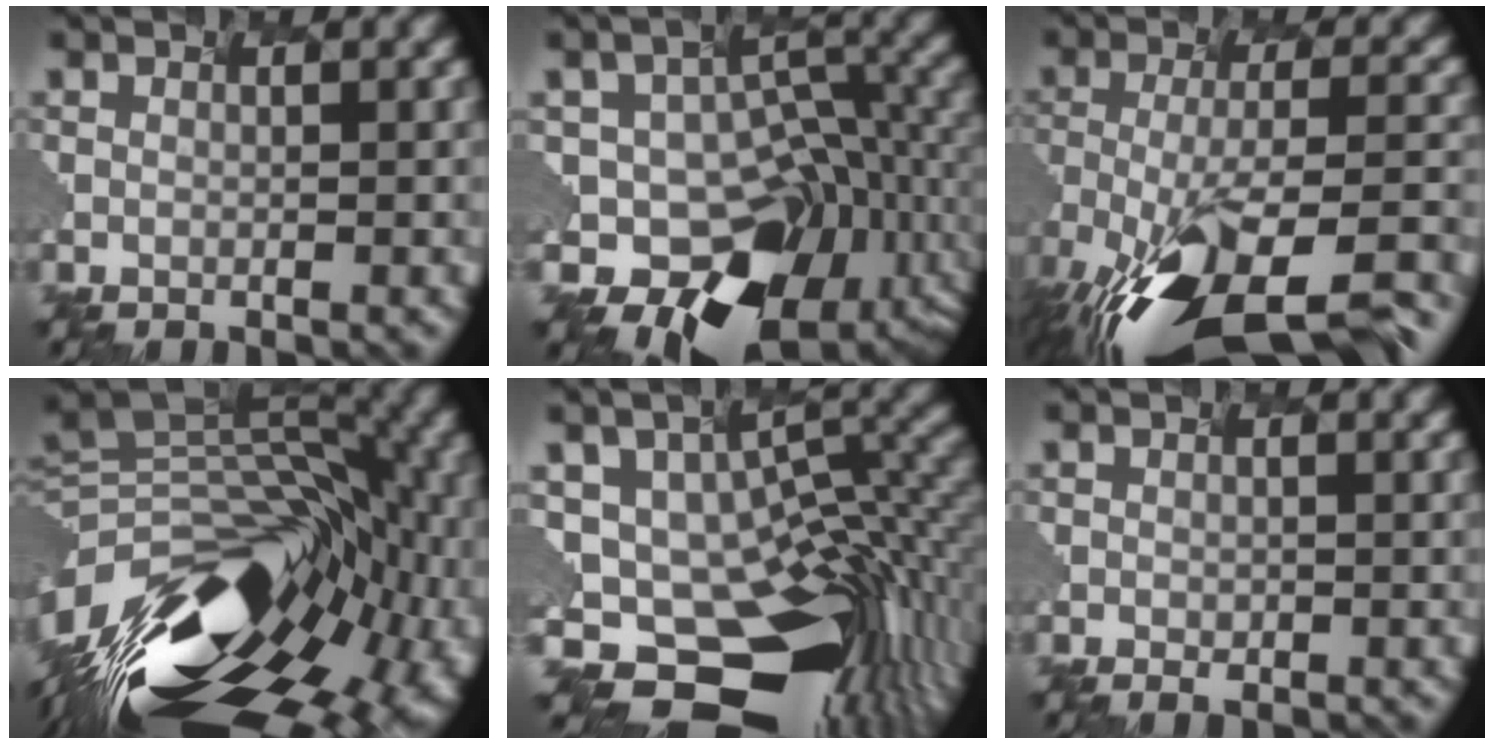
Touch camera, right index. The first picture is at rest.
{"total": 10.9, "force": [-4.4, 7.1, 6.9], "torque": [-0.125, -0.016, -0.054]}
{"total": 15.1, "force": [-10.0, 4.2, 10.5], "torque": [-0.230, -0.014, -0.136]}
{"total": 16.7, "force": [-6.5, 10.1, 11.6], "torque": [-0.215, -0.006, -0.078]}
{"total": 13.9, "force": [-5.7, 8.0, 9.9], "torque": [-0.193, -0.031, -0.048]}
{"total": 1.1, "force": [-0.9, -0.6, -0.1], "torque": [-0.015, -0.007, 0.007]}